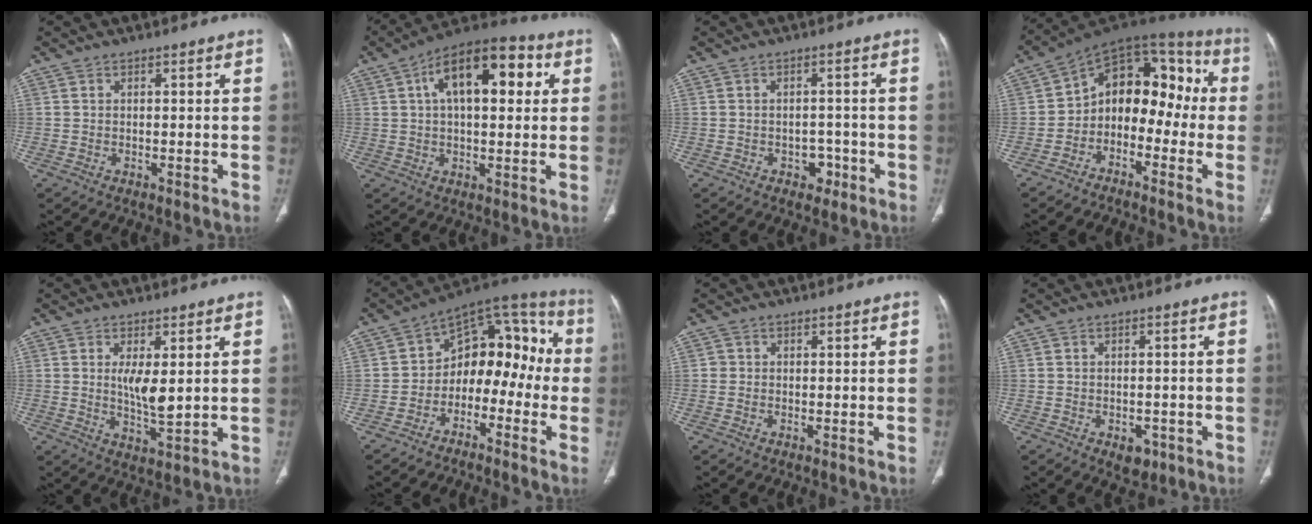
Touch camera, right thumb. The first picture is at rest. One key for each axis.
{"total": 17.1, "fx": 4.9, "fy": 8.3, "fz": 14.1, "tx": -0.194, "ty": 0.024, "tz": 0.068}
{"total": 3.3, "fx": -1.6, "fy": 2.5, "fz": 1.5, "tx": 0.002, "ty": 0.013, "tz": -0.019}
{"total": 14.8, "fx": -2.3, "fy": 10.3, "fz": 10.4, "tx": -0.097, "ty": 0.077, "tz": -0.052}
{"total": 6.0, "fx": 1.2, "fy": 1.8, "fz": 5.6, "tx": -0.100, "ty": -0.021, "tz": 0.028}
{"total": 14.4, "fx": -3.7, "fy": 10.0, "fz": 9.7, "tx": -0.080, "ty": 0.085, "tz": -0.069}
{"total": 0.8, "fx": 0.0, "fy": 0.8, "fz": 0.1, "tx": 0.003, "ty": 0.004, "tz": 0.000}
{"total": 3.4, "fx": -1.6, "fy": 2.2, "fz": 2.0, "tx": -0.011, "ty": 0.005, "tz": -0.012}